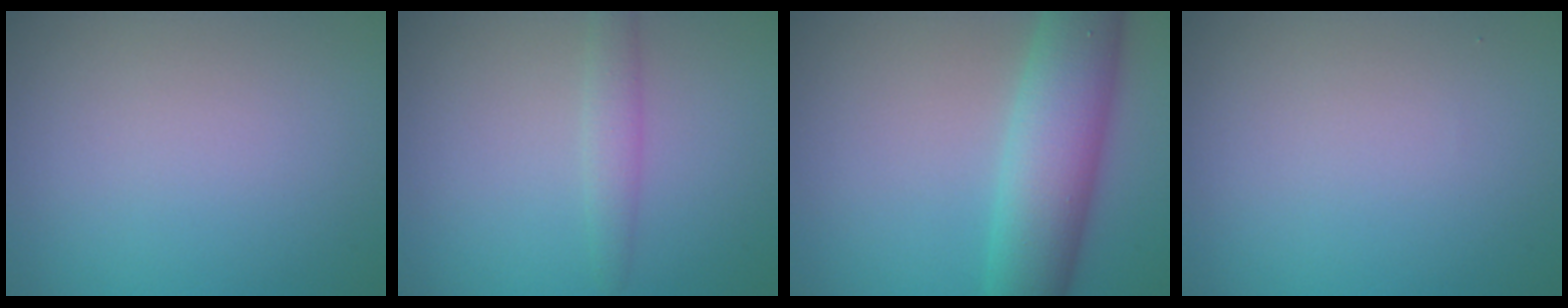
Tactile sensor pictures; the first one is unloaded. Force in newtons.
{"total": 1.8, "press": 1.8, "slide": 0.0}
{"total": 8.2, "press": 8.2, "slide": 0.3}
{"total": 0.0}